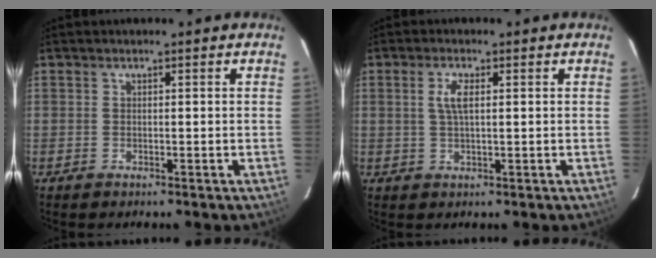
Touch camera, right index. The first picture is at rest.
{"total": 3.2, "force": [0.8, 1.0, 2.9], "torque": [-0.059, 0.003, 0.018]}